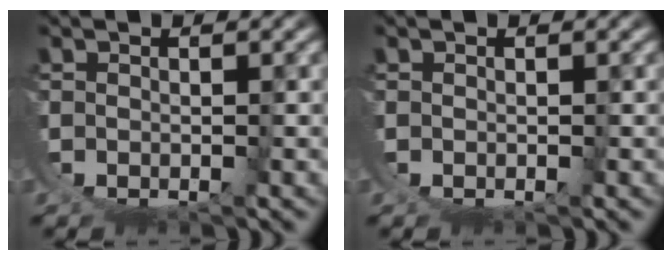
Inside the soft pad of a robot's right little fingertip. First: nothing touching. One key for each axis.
{"total": 0.0}